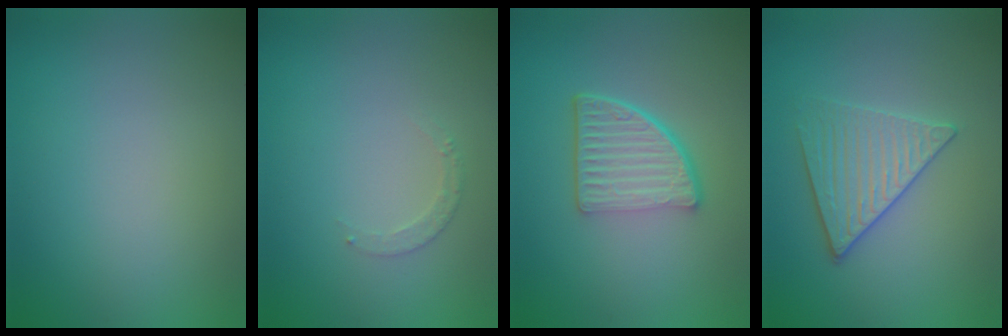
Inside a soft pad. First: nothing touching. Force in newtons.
{"total": 1.3, "press": 1.2, "slide": 0.2}
{"total": 5.6, "press": 3.8, "slide": 4.1}
{"total": 3.8, "press": 3.5, "slide": 1.5}